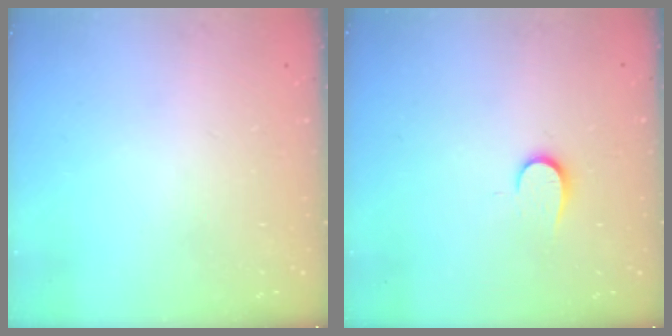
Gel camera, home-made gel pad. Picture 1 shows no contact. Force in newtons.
{"total": 6.2, "press": 6.2, "slide": 0.7}